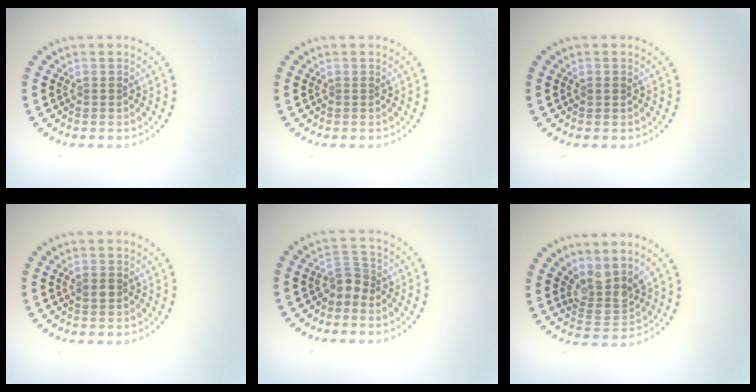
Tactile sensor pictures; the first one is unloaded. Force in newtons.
{"total": 0.0}
{"total": 0.8, "press": 0.7, "slide": 0.1}
{"total": 1.5, "press": 1.5, "slide": 0.1}
{"total": 1.9, "press": 1.6, "slide": 1.1}
{"total": 3.3, "press": 2.5, "slide": 2.1}